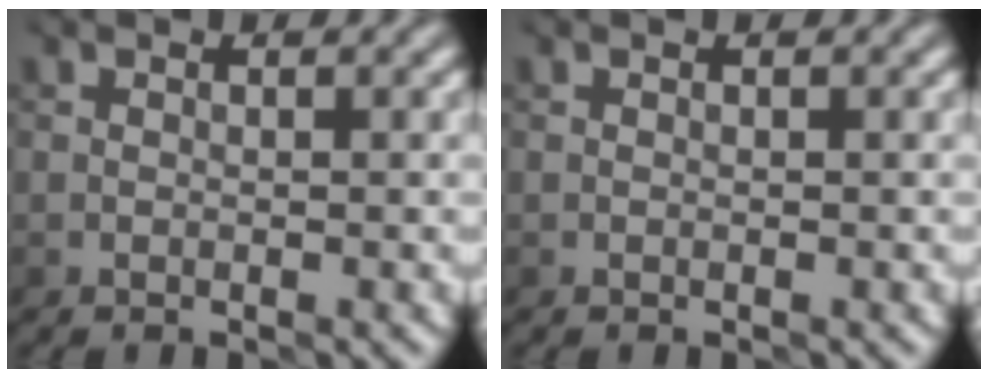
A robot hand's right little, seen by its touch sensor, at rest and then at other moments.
{"total": 0.0}